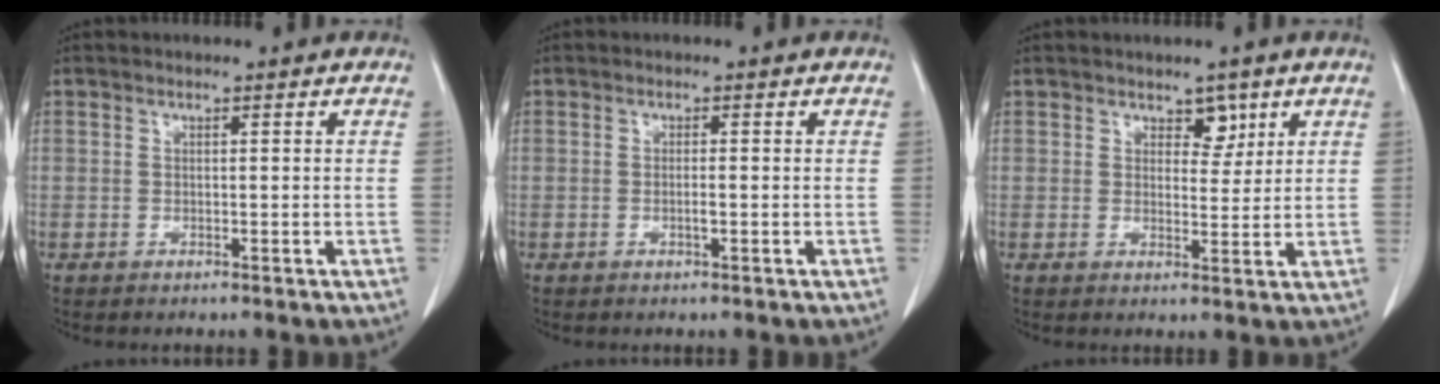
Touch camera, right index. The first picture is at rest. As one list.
[{"total": 1.1, "force": [-0.3, 0.1, 1.0], "torque": [-0.022, -0.001, -0.006]}, {"total": 3.0, "force": [1.8, 1.8, 1.6], "torque": [-0.014, -0.002, 0.028]}]